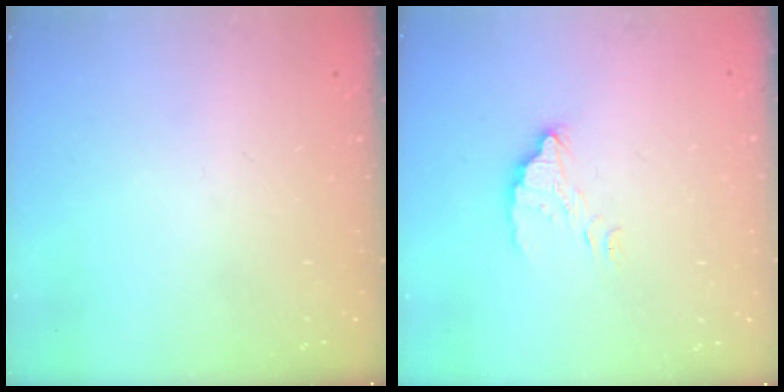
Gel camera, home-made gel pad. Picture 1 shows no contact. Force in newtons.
{"total": 3.9, "press": 3.9, "slide": 0.2}